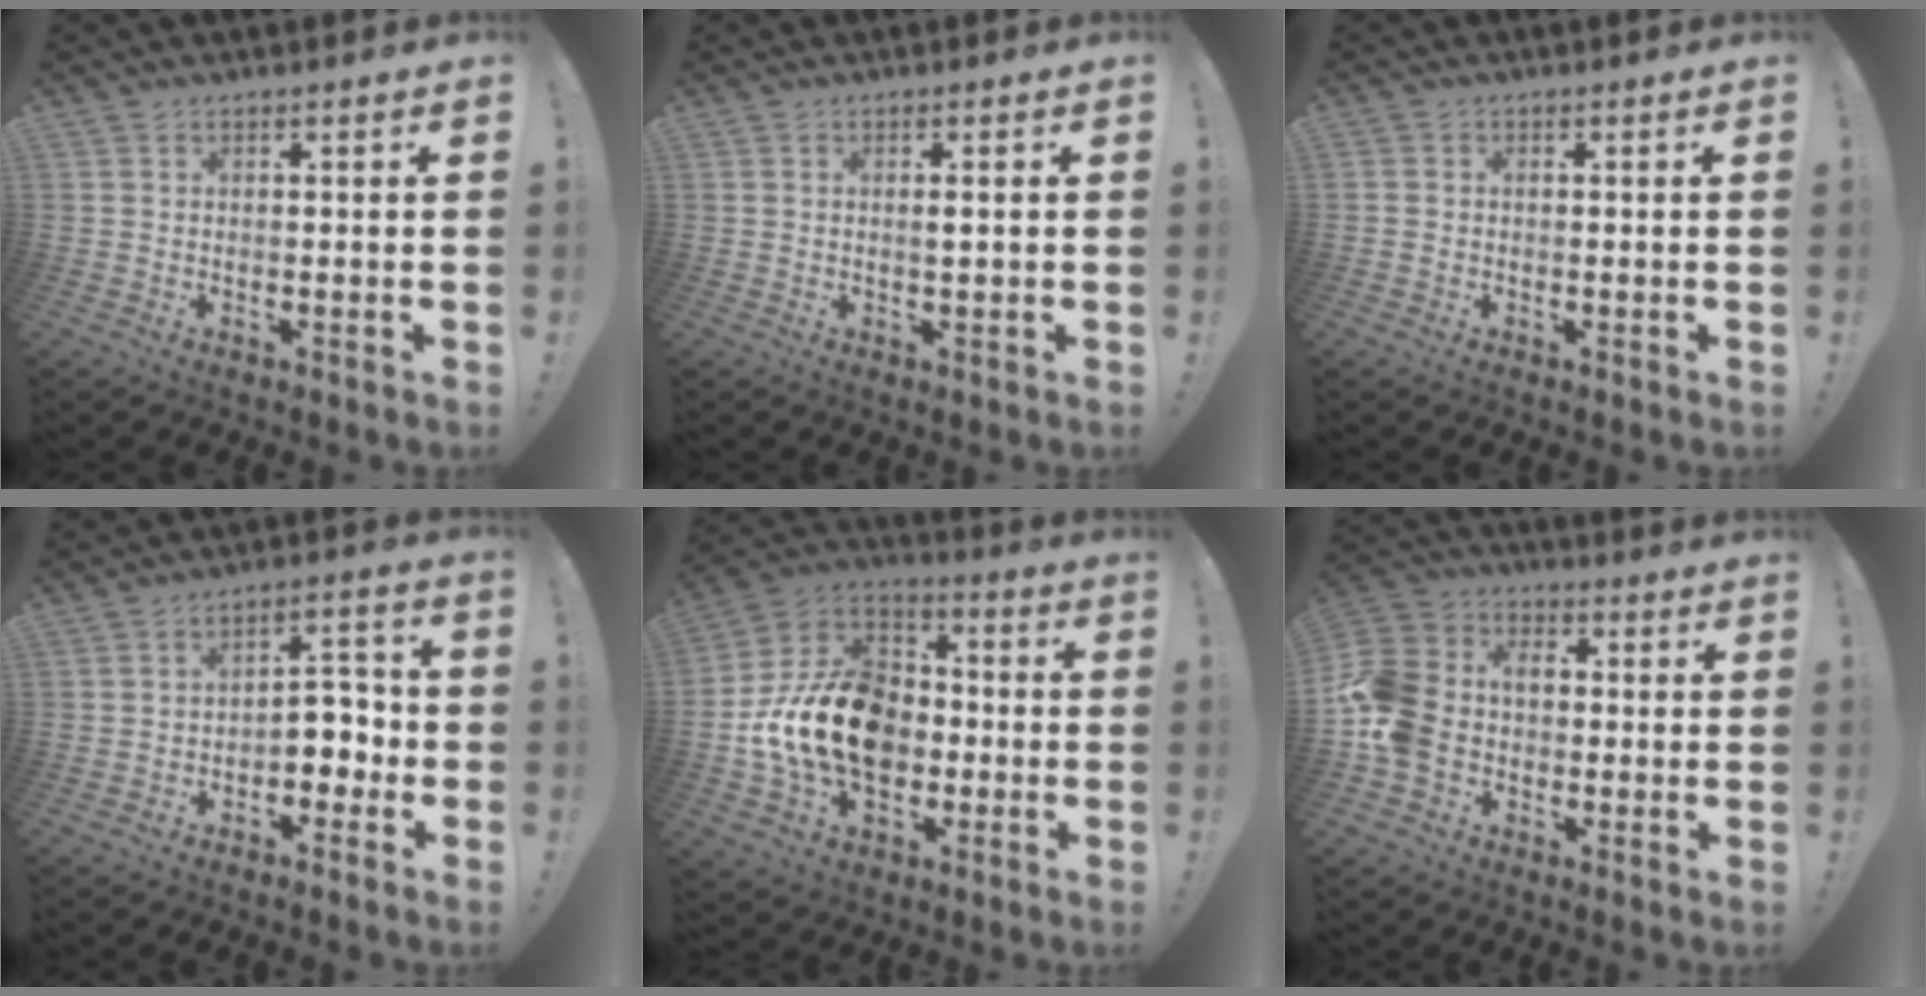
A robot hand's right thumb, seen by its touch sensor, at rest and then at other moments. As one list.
[{"total": 1.2, "force": [0.2, 0.1, 1.2], "torque": [-0.008, -0.007, -0.001]}, {"total": 1.1, "force": [-0.3, 1.0, 0.3], "torque": [-0.011, 0.007, -0.004]}, {"total": 6.4, "force": [-2.5, 4.6, 3.7], "torque": [-0.046, 0.014, -0.040]}, {"total": 20.8, "force": [-3.5, 15.2, 13.6], "torque": [-0.240, 0.032, -0.049]}, {"total": 13.1, "force": [-2.2, 10.9, 6.9], "torque": [-0.157, 0.028, -0.037]}]